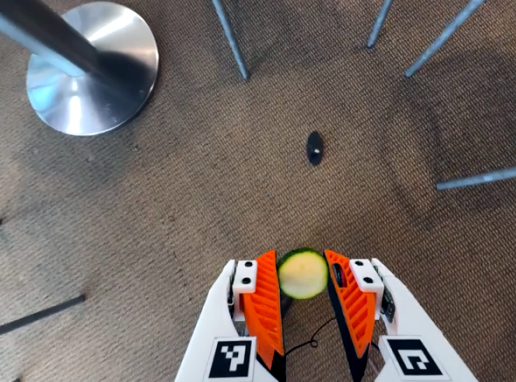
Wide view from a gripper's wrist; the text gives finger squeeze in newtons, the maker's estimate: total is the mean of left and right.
{"total": 6.6, "left": 6.0, "right": 7.1}